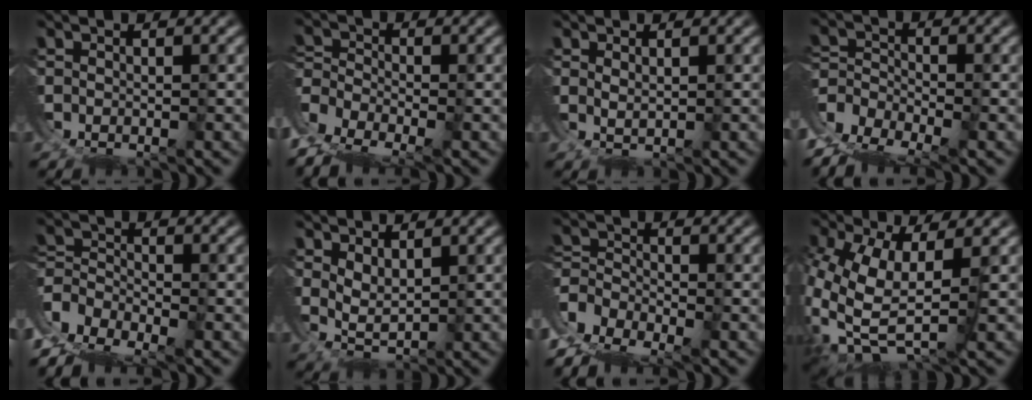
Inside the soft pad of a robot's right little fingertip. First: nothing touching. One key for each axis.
{"total": 8.0, "fx": -3.9, "fy": 5.8, "fz": 3.8, "tx": -0.112, "ty": -0.045, "tz": -0.052}
{"total": 1.2, "fx": 0.5, "fy": 0.9, "fz": 0.6, "tx": -0.017, "ty": -0.003, "tz": 0.014}
{"total": 8.9, "fx": -4.1, "fy": 7.0, "fz": 3.8, "tx": -0.099, "ty": -0.040, "tz": -0.063}
{"total": 10.4, "fx": -4.0, "fy": 8.8, "fz": 3.9, "tx": -0.115, "ty": -0.045, "tz": -0.066}
{"total": 5.1, "fx": 0.6, "fy": 4.4, "fz": 2.6, "tx": -0.067, "ty": -0.011, "tz": 0.007}
{"total": 9.4, "fx": -4.0, "fy": 7.7, "fz": 3.6, "tx": -0.106, "ty": -0.043, "tz": -0.063}
{"total": 11.0, "fx": -1.8, "fy": 8.0, "fz": 7.3, "tx": -0.213, "ty": -0.056, "tz": -0.002}